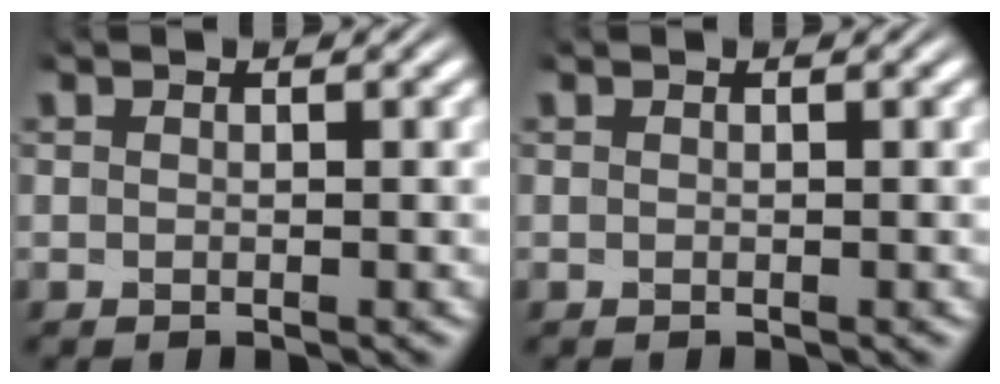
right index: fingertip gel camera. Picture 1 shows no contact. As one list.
[{"total": 0.0}]